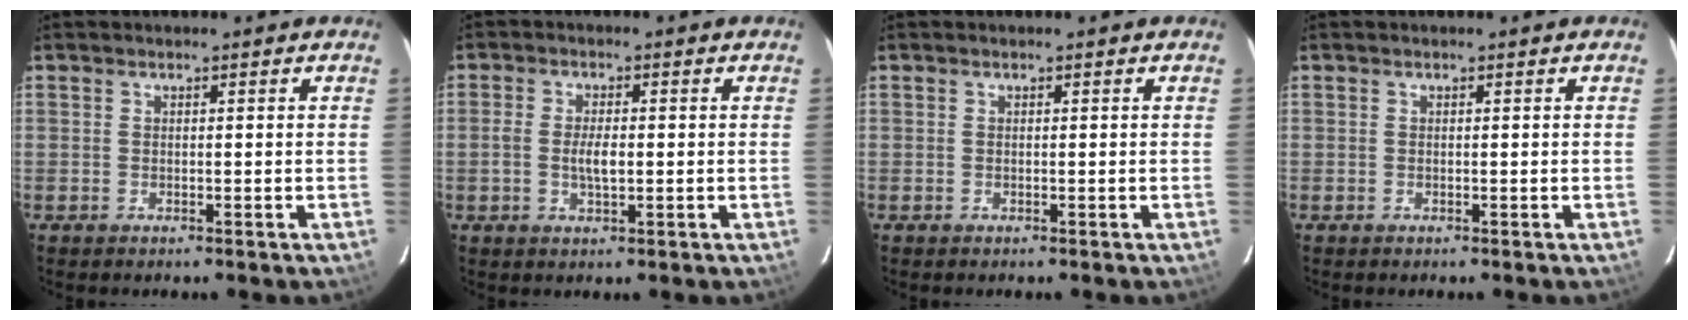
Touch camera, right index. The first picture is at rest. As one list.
[{"total": 3.8, "force": [-0.5, 1.4, 3.5], "torque": [-0.069, 0.000, -0.010]}, {"total": 0.0}, {"total": 0.0}]